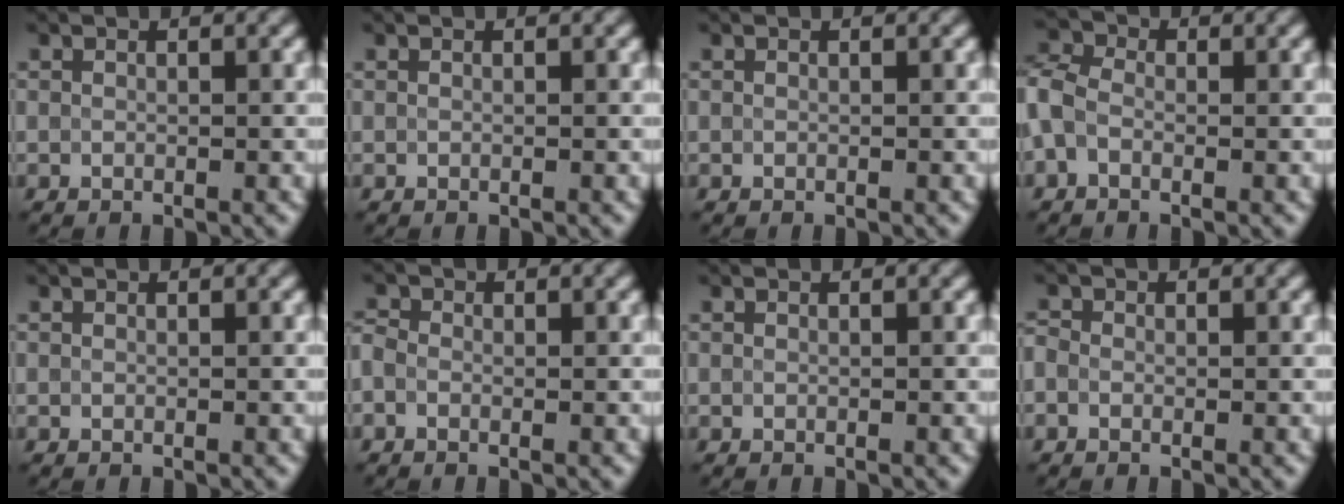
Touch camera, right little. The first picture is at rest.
{"total": 0.0}
{"total": 0.0}
{"total": 3.2, "force": [-0.8, 2.2, 2.1], "torque": [-0.039, 0.013, -0.032]}
{"total": 0.0}
{"total": 0.9, "force": [-0.5, 0.7, 0.4], "torque": [-0.003, 0.002, -0.018]}
{"total": 0.0}
{"total": 0.6, "force": [-0.4, 0.4, 0.2], "torque": [-0.002, 0.001, -0.010]}